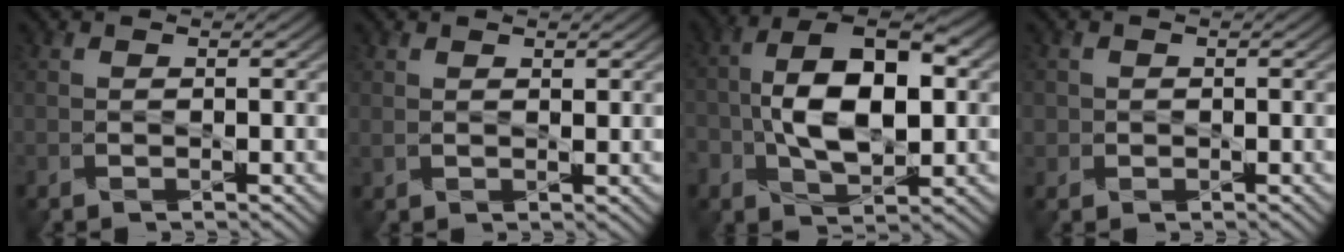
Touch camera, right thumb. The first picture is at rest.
{"total": 1.3, "force": [1.0, 0.6, 0.6], "torque": [-0.018, -0.004, 0.023]}
{"total": 11.8, "force": [-0.3, 6.6, 9.8], "torque": [-0.180, 0.009, -0.010]}
{"total": 1.4, "force": [0.0, 1.4, 0.1], "torque": [0.003, -0.006, -0.001]}